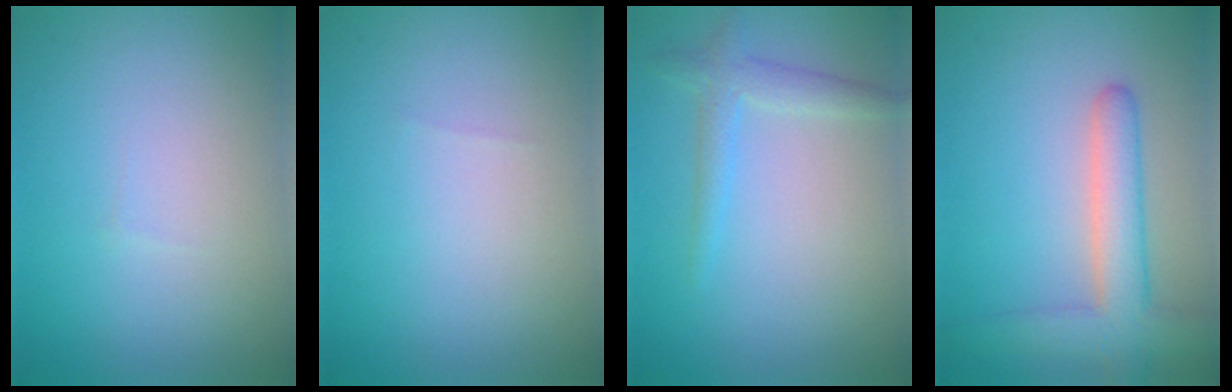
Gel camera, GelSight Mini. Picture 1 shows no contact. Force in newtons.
{"total": 0.0}
{"total": 2.1, "press": 2.1, "slide": 0.1}
{"total": 5.2, "press": 5.2, "slide": 0.5}